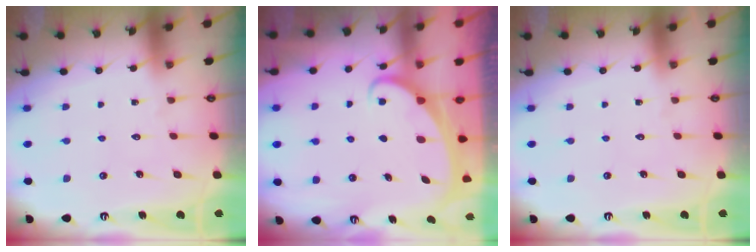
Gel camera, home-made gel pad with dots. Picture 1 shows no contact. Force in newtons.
{"total": 2.4, "press": 2.3, "slide": 0.3}
{"total": 0.0}